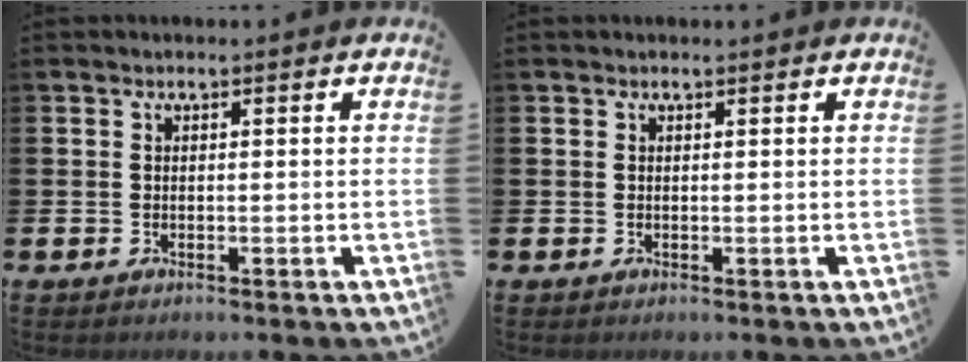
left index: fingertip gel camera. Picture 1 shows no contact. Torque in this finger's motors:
{"motor_torque": [-0.06, 0.19, -0.02, -0.01]}